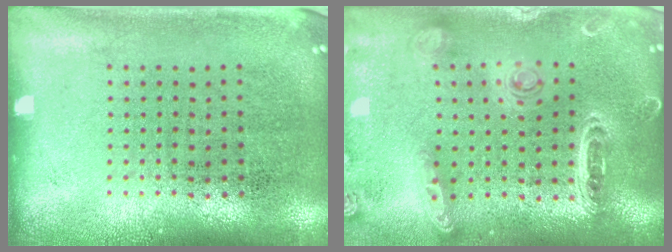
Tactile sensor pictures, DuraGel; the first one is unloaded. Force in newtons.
{"total": 1.5, "press": 1.5, "slide": 0.1}